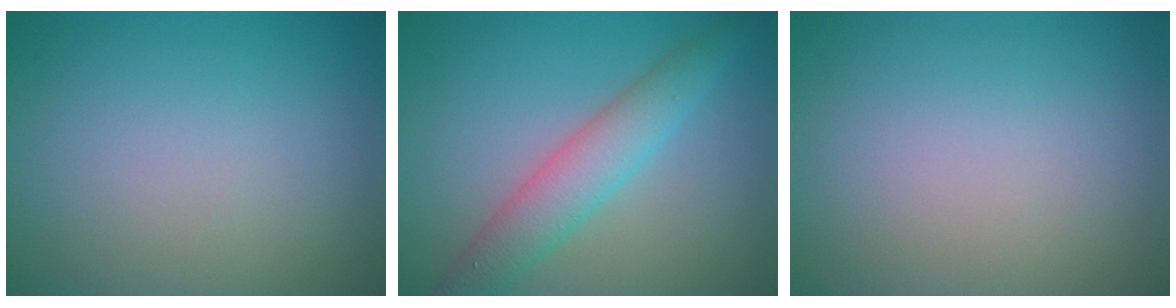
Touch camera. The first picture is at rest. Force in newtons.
{"total": 4.3, "press": 4.3, "slide": 0.1}
{"total": 0.0}